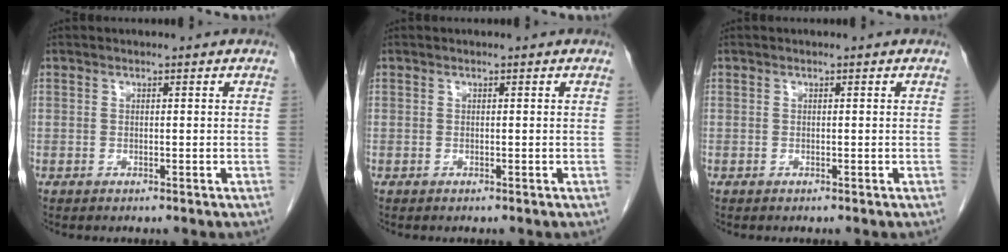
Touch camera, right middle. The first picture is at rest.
{"total": 0.0}
{"total": 0.0}